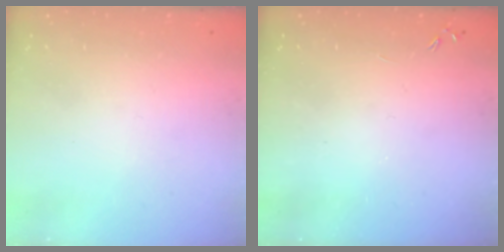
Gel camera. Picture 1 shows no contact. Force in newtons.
{"total": 0.0}